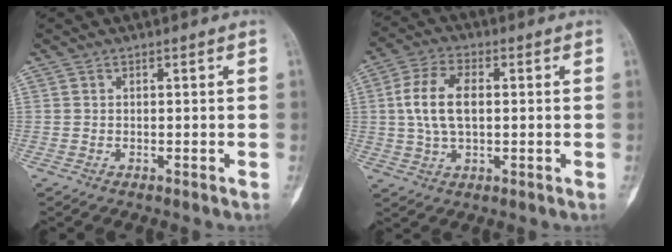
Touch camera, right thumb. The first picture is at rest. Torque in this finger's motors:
{"motor_torque": [1.19, 1.34, 1.03, -0.29, 0.31]}